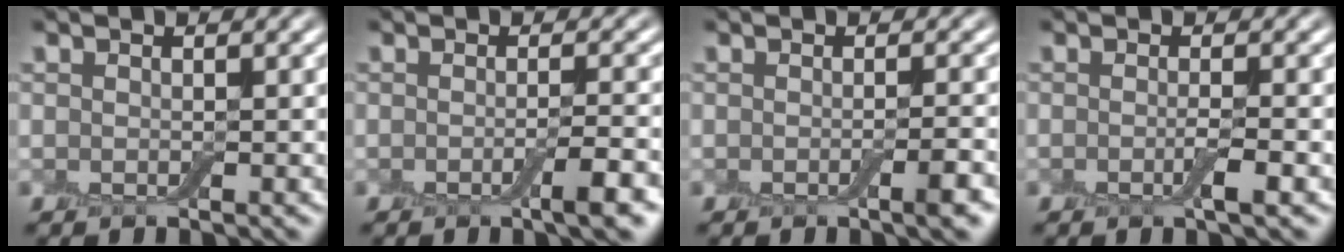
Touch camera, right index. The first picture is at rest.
{"total": 2.9, "force": [-1.3, 0.4, 2.5], "torque": [-0.039, -0.006, -0.022]}
{"total": 1.8, "force": [-0.8, 0.2, 1.6], "torque": [-0.025, -0.006, -0.013]}
{"total": 1.4, "force": [-0.7, 0.0, 1.2], "torque": [-0.021, -0.007, -0.013]}